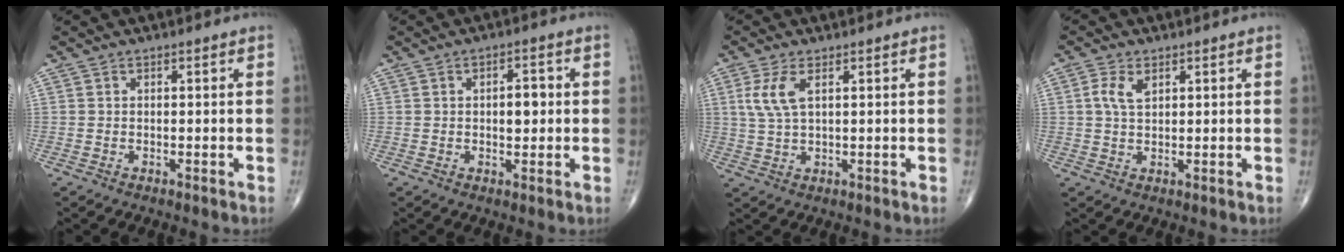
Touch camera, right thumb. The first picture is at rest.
{"total": 4.1, "force": [0.3, 2.0, 3.6], "torque": [-0.043, 0.000, 0.004]}
{"total": 5.3, "force": [1.7, 2.1, 4.5], "torque": [-0.109, 0.001, 0.041]}
{"total": 3.7, "force": [1.4, 2.1, 2.7], "torque": [-0.056, 0.002, 0.027]}